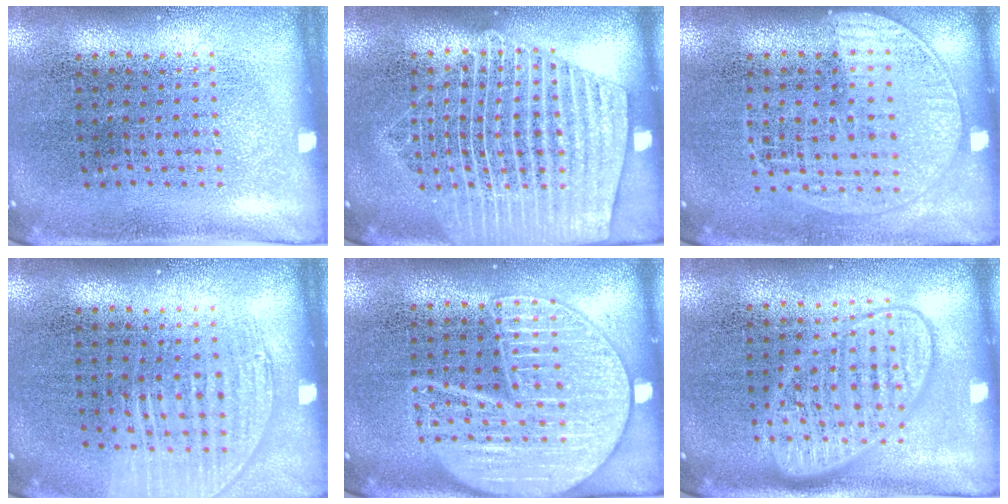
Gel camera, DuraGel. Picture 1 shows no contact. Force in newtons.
{"total": 2.3, "press": 2.2, "slide": 0.2}
{"total": 1.3, "press": 1.2, "slide": 0.5}
{"total": 1.2, "press": 1.1, "slide": 0.5}
{"total": 2.7, "press": 2.7, "slide": 0.2}
{"total": 3.0, "press": 2.9, "slide": 0.5}